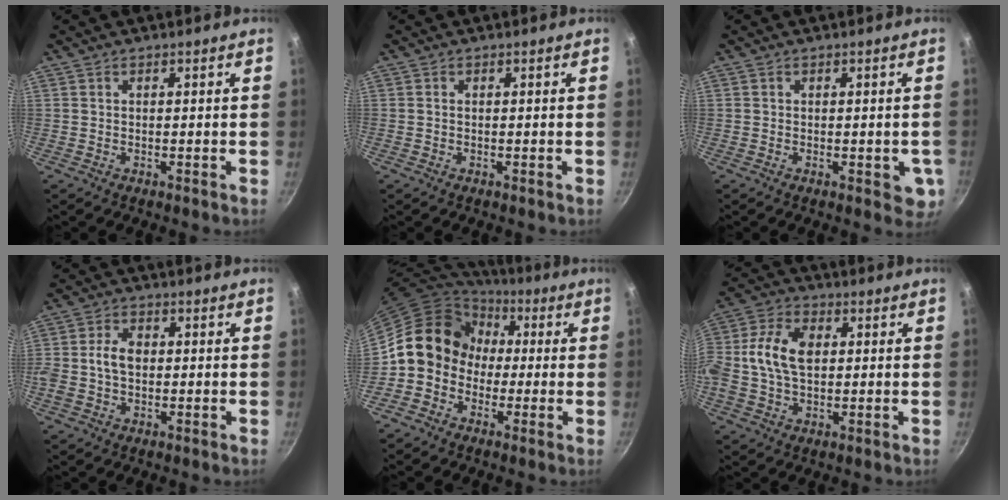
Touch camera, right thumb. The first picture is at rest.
{"total": 0.0}
{"total": 4.7, "force": [-1.0, 2.4, 3.9], "torque": [-0.029, -0.003, -0.014]}
{"total": 7.6, "force": [0.0, 5.4, 5.3], "torque": [-0.093, 0.018, -0.011]}
{"total": 12.8, "force": [-0.4, 11.4, 5.8], "torque": [-0.055, 0.036, -0.026]}
{"total": 11.7, "force": [1.0, 7.7, 8.8], "torque": [-0.164, 0.020, 0.001]}